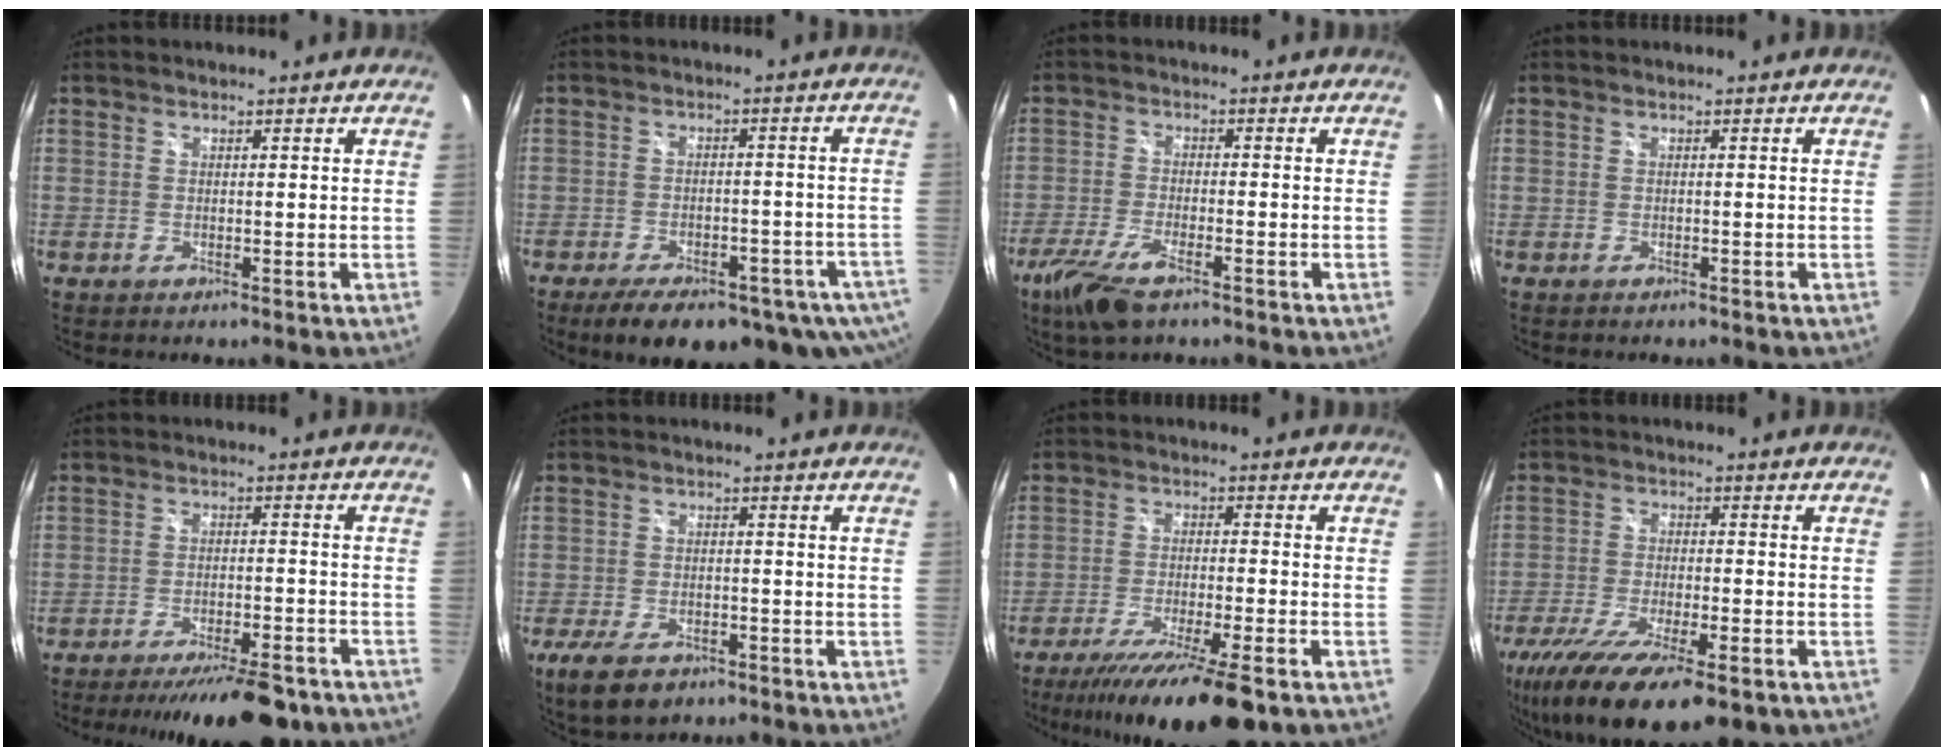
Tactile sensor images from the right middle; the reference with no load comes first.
{"total": 17.3, "force": [-11.6, 7.0, 10.8], "torque": [-0.193, -0.037, -0.147]}
{"total": 8.9, "force": [-5.9, 2.6, 6.1], "torque": [-0.149, -0.025, -0.116]}
{"total": 1.2, "force": [-1.0, 0.6, 0.4], "torque": [-0.012, -0.006, -0.012]}
{"total": 15.6, "force": [-12.8, 3.9, 8.0], "torque": [-0.140, -0.018, -0.173]}
{"total": 8.4, "force": [-5.4, 4.1, 4.9], "torque": [-0.120, -0.020, -0.093]}
{"total": 16.0, "force": [-11.8, 1.5, 10.7], "torque": [-0.200, -0.039, -0.192]}
{"total": 19.6, "force": [-12.8, 6.1, 13.5], "torque": [-0.266, -0.069, -0.204]}